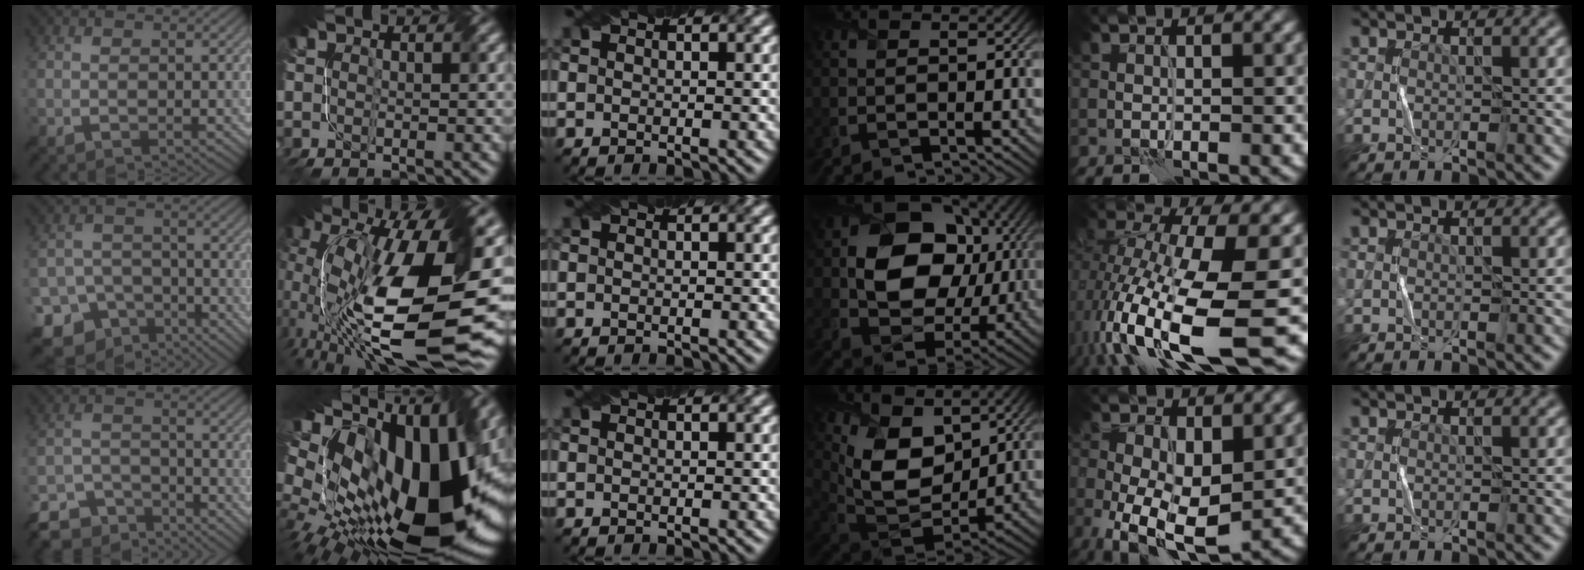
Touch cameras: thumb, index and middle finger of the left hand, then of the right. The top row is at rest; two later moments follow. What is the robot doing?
{"motion": "fold", "object": "bandage"}